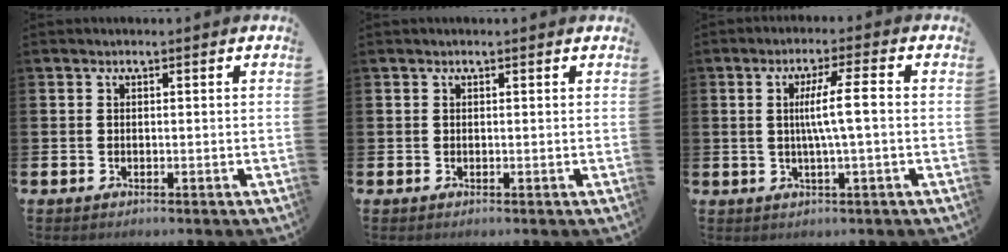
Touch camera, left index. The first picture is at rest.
{"total": 0.0}
{"total": 5.3, "force": [0.3, 0.1, 5.3], "torque": [-0.092, -0.002, -0.002]}